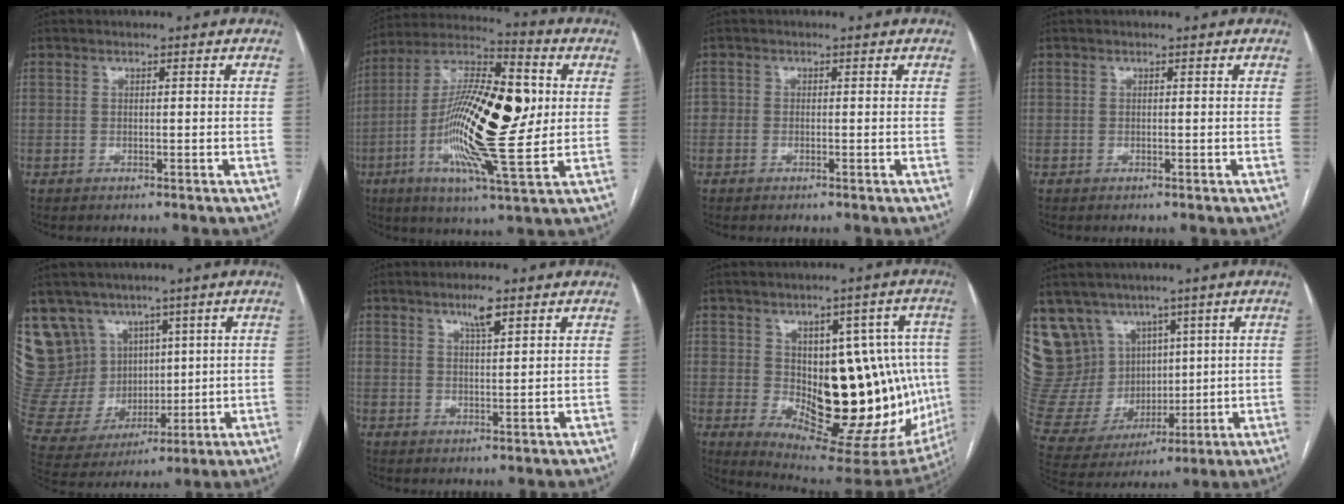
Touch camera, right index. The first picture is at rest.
{"total": 22.8, "force": [-0.1, 5.0, 22.2], "torque": [-0.422, 0.012, -0.008]}
{"total": 0.9, "force": [-0.2, 0.8, 0.4], "torque": [-0.001, 0.006, -0.004]}
{"total": 0.0}
{"total": 16.5, "force": [9.5, 12.5, 5.0], "torque": [-0.118, 0.060, 0.211]}
{"total": 3.4, "force": [2.4, 0.4, 2.3], "torque": [-0.040, -0.002, 0.041]}
{"total": 21.1, "force": [-0.7, 9.5, 18.8], "torque": [-0.214, 0.016, 0.017]}
{"total": 18.1, "force": [9.9, 13.8, 6.3], "torque": [-0.157, 0.064, 0.218]}